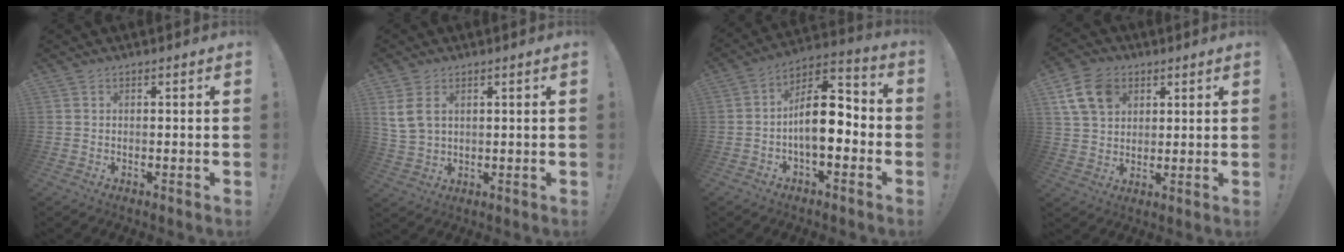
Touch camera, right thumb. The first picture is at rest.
{"total": 6.8, "force": [3.0, 4.3, 4.3], "torque": [-0.086, -0.010, 0.057]}
{"total": 13.6, "force": [-1.6, 6.9, 11.6], "torque": [-0.189, 0.012, -0.026]}
{"total": 11.6, "force": [5.5, 8.3, 5.9], "torque": [-0.108, -0.015, 0.111]}